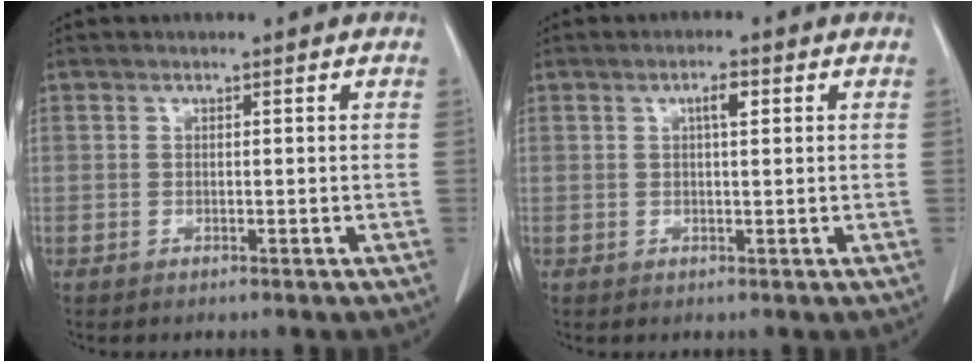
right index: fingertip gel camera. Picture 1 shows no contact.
{"total": 2.7, "force": [1.0, 0.9, 2.4], "torque": [-0.046, 0.006, 0.017]}